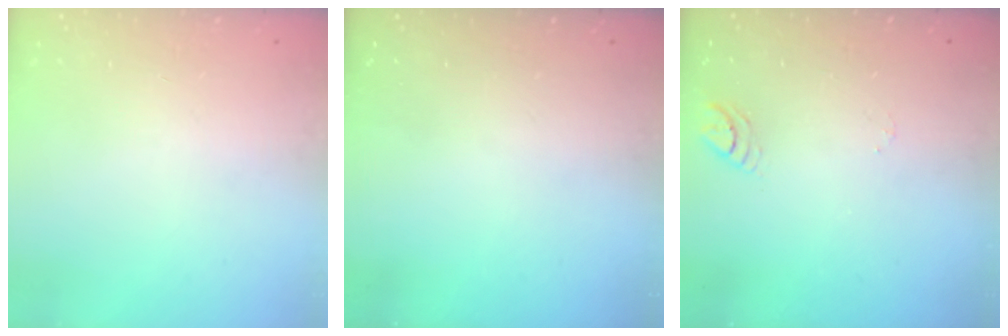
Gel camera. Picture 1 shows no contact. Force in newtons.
{"total": 0.0}
{"total": 4.5, "press": 4.5, "slide": 0.5}